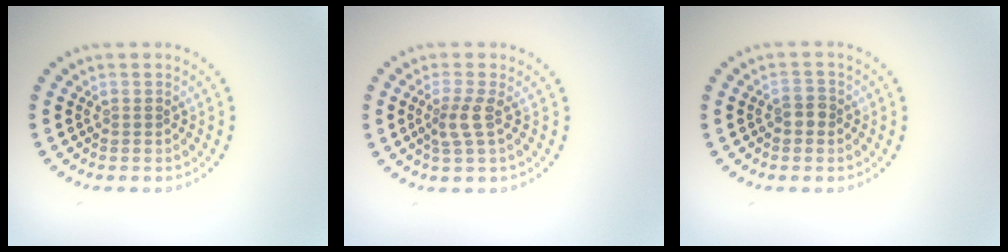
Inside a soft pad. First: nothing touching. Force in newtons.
{"total": 2.0, "press": 1.6, "slide": 1.3}
{"total": 1.3, "press": 1.2, "slide": 0.5}